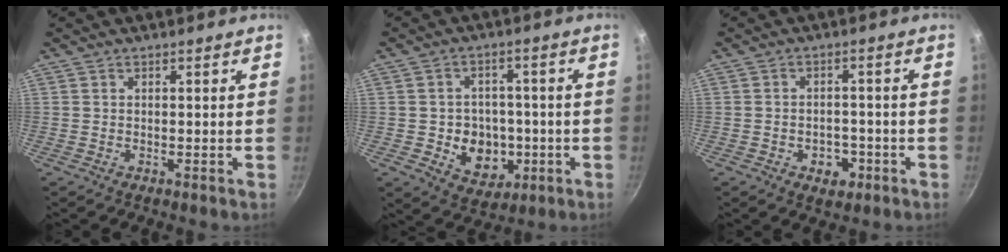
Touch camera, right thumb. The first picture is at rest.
{"total": 10.1, "force": [-2.2, 8.4, 5.1], "torque": [-0.033, 0.013, -0.020]}
{"total": 5.2, "force": [-2.2, 3.6, 3.0], "torque": [-0.024, 0.015, -0.026]}